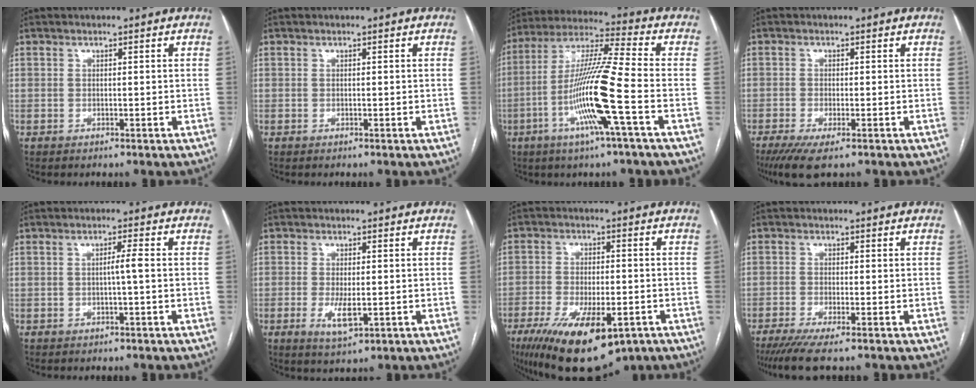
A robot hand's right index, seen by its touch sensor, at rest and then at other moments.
{"total": 0.0}
{"total": 15.0, "force": [-4.8, -0.9, 14.2], "torque": [-0.283, -0.005, -0.096]}
{"total": 5.1, "force": [-3.2, 1.0, 3.8], "torque": [-0.061, -0.013, -0.050]}
{"total": 1.7, "force": [-0.2, -0.2, 1.7], "torque": [-0.026, 0.002, -0.003]}
{"total": 4.2, "force": [-1.0, 1.4, 3.9], "torque": [-0.074, -0.006, -0.010]}
{"total": 16.3, "force": [-9.2, 6.0, 12.0], "torque": [-0.210, -0.023, -0.140]}
{"total": 5.8, "force": [-4.4, 0.0, 3.7], "torque": [-0.053, -0.012, -0.071]}